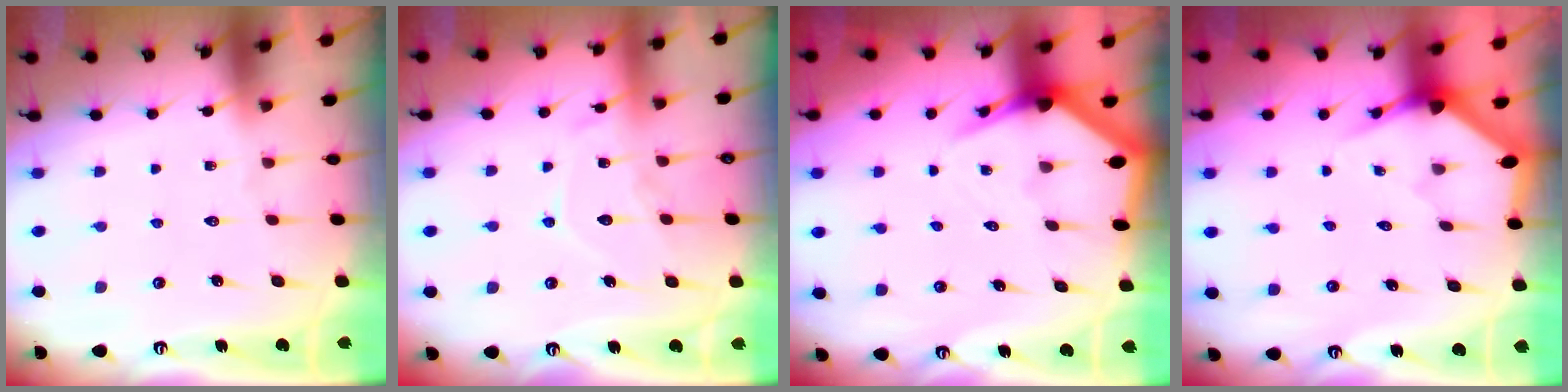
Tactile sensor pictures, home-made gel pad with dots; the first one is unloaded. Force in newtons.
{"total": 10.6, "press": 10.5, "slide": 0.9}
{"total": 4.5, "press": 4.5, "slide": 0.5}
{"total": 3.2, "press": 3.2, "slide": 0.2}